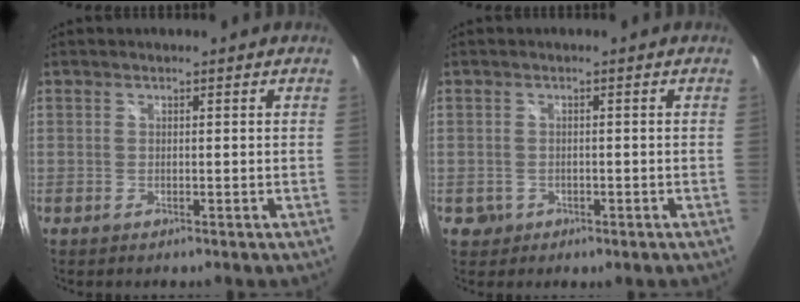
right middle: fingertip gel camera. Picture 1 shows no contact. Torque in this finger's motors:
{"motor_torque": [-0.21, -0.11, -0.02, 0.00]}